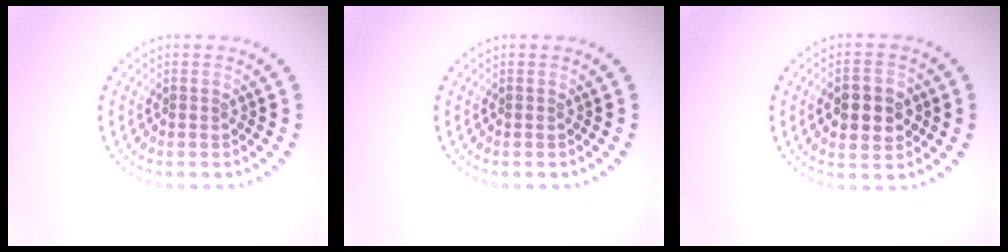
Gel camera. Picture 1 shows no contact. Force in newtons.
{"total": 0.0}
{"total": 4.6, "press": 4.6, "slide": 0.1}